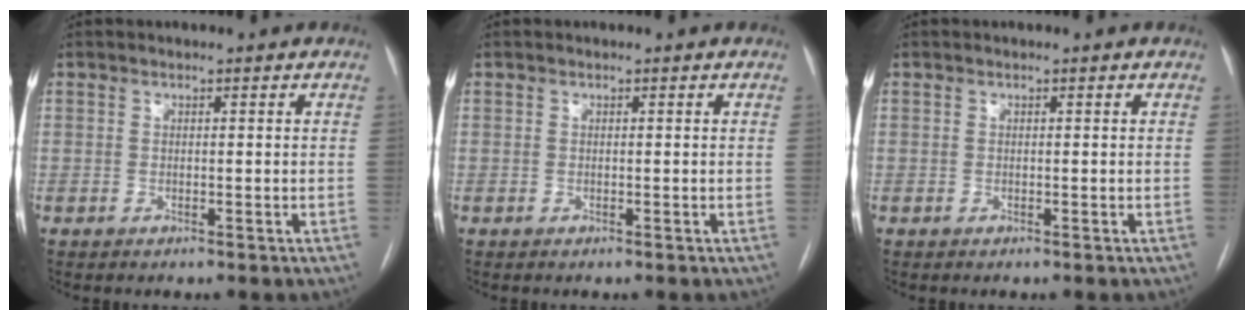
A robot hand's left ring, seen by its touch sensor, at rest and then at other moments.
{"total": 0.0}
{"total": 0.0}